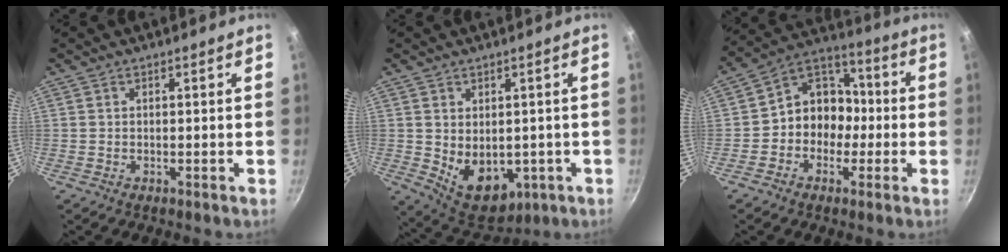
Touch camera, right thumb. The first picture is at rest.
{"total": 10.9, "force": [-1.3, 7.5, 7.8], "torque": [-0.092, -0.015, 0.008]}
{"total": 10.8, "force": [-1.9, 9.3, 5.2], "torque": [-0.028, 0.049, -0.049]}